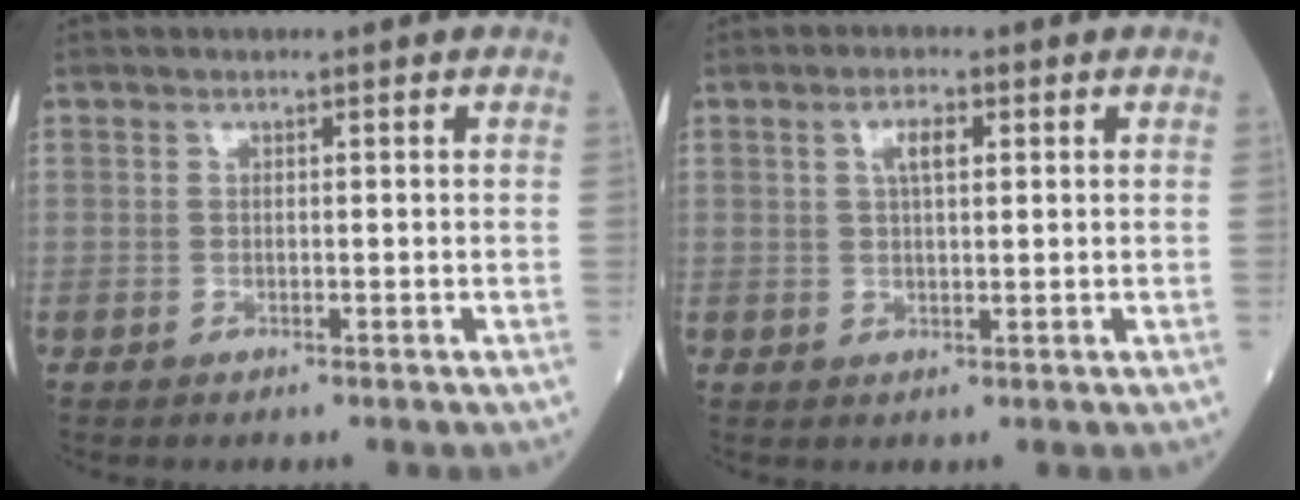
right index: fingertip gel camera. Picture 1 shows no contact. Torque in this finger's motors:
{"motor_torque": [0.24, 0.06, 0.06, 0.04]}